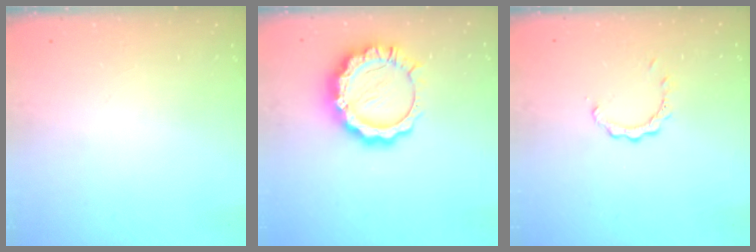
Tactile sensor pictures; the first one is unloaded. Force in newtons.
{"total": 12.7, "press": 12.7, "slide": 1.0}
{"total": 2.1, "press": 2.1, "slide": 0.1}